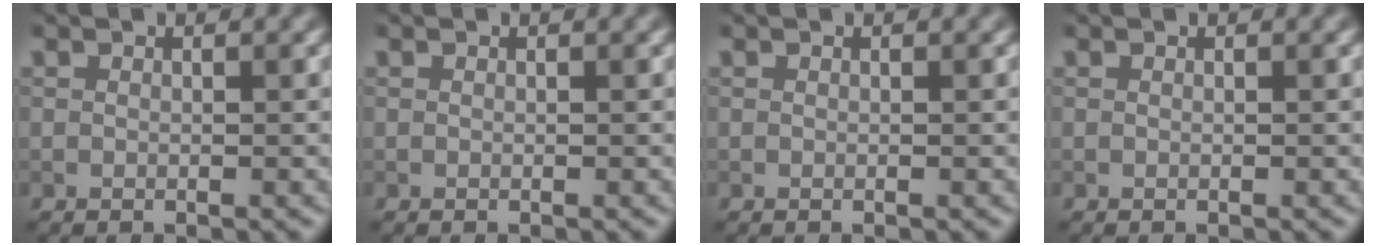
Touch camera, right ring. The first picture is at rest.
{"total": 0.0}
{"total": 0.0}
{"total": 0.0}